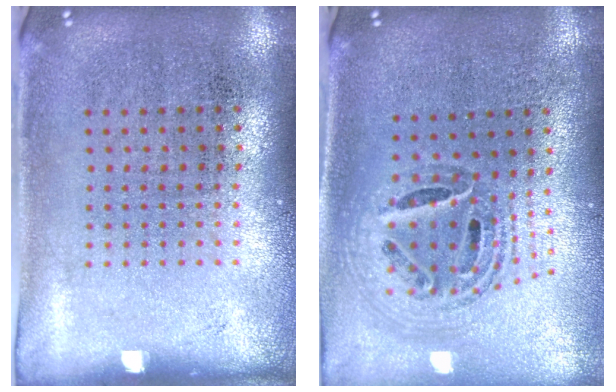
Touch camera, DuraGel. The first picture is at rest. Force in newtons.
{"total": 1.3, "press": 1.2, "slide": 0.5}